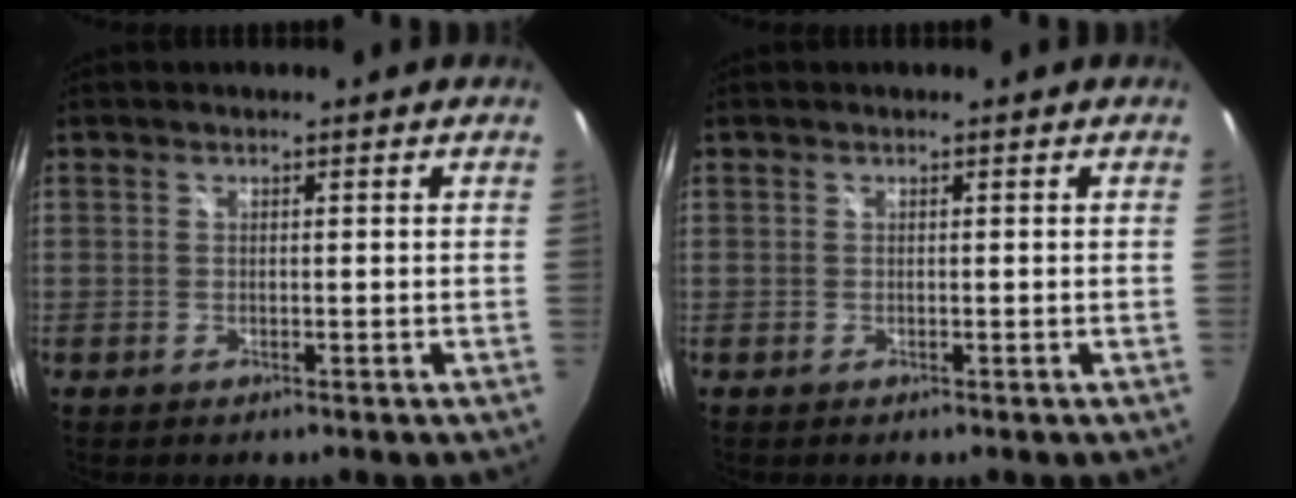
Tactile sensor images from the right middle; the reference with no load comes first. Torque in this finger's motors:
{"motor_torque": [0.00, -0.01, 0.00, 0.00]}